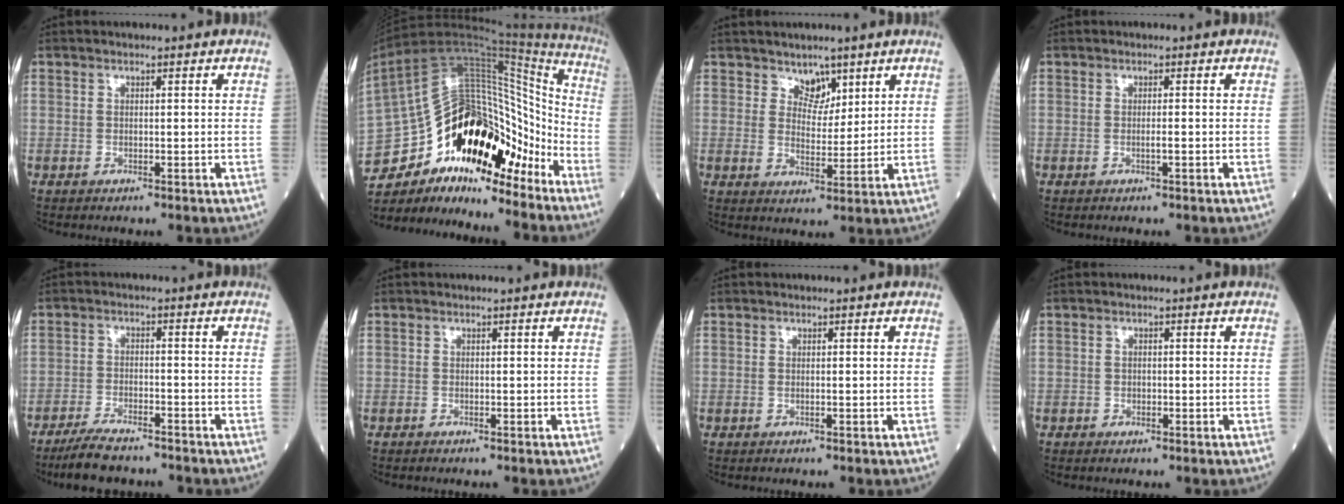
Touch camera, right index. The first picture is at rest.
{"total": 28.3, "force": [-19.1, 10.9, 17.8], "torque": [-0.348, 0.033, -0.312]}
{"total": 3.8, "force": [2.9, 2.3, 1.1], "torque": [-0.011, -0.006, 0.051]}
{"total": 0.8, "force": [-0.3, 0.0, 0.8], "torque": [-0.016, 0.000, -0.005]}
{"total": 7.5, "force": [-6.5, 1.4, 3.4], "torque": [-0.062, -0.018, -0.112]}
{"total": 0.0}
{"total": 0.0}
{"total": 0.6, "force": [-0.3, 0.5, 0.2], "torque": [-0.001, 0.002, -0.007]}